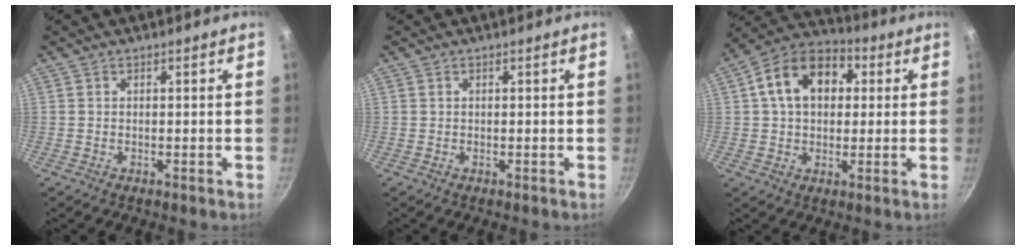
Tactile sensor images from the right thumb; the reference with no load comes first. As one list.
[{"total": 0.0}, {"total": 14.3, "force": [3.1, 10.1, 9.7], "torque": [-0.130, 0.024, 0.032]}]